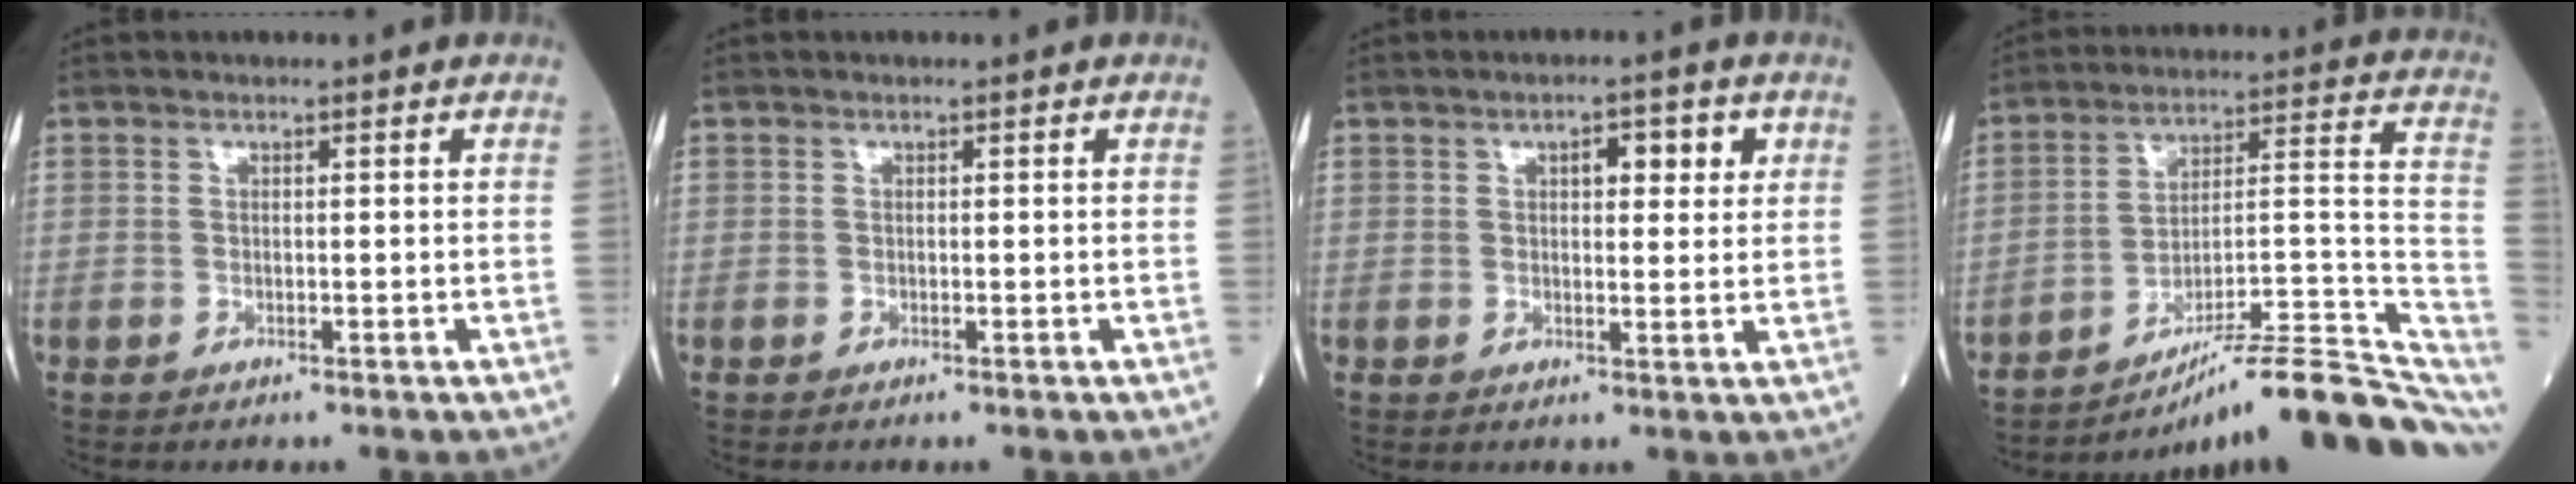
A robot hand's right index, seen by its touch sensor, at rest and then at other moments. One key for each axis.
{"total": 0.0}
{"total": 4.4, "fx": 1.8, "fy": 1.7, "fz": 3.7, "tx": -0.048, "ty": 0.008, "tz": 0.023}
{"total": 20.9, "fx": -16.2, "fy": 1.9, "fz": 13.1, "tx": -0.112, "ty": 0.037, "tz": -0.238}